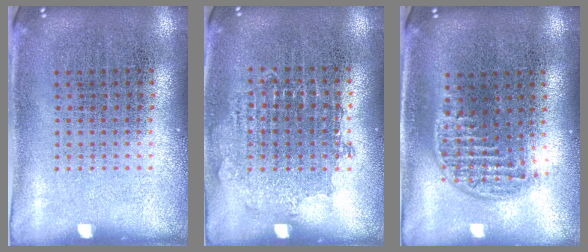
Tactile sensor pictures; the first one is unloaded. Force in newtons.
{"total": 0.8, "press": 0.8, "slide": 0.2}
{"total": 1.2, "press": 1.0, "slide": 0.7}